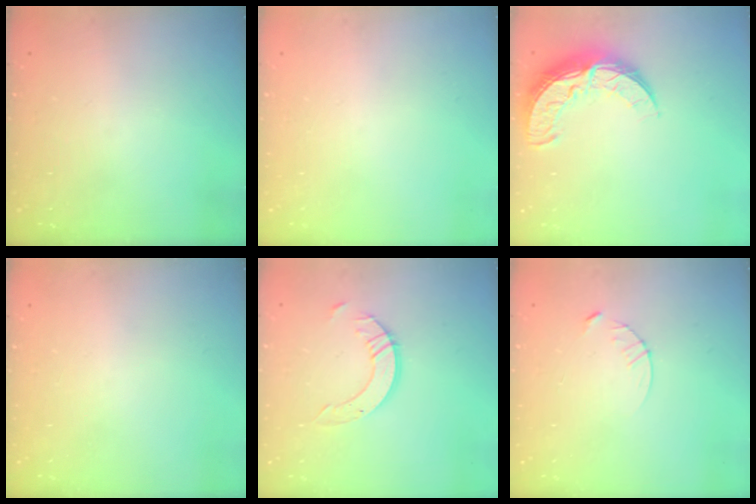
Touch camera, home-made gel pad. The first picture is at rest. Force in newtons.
{"total": 0.0}
{"total": 11.4, "press": 11.3, "slide": 0.8}
{"total": 0.0}
{"total": 8.1, "press": 8.1, "slide": 0.7}
{"total": 3.9, "press": 3.8, "slide": 0.4}